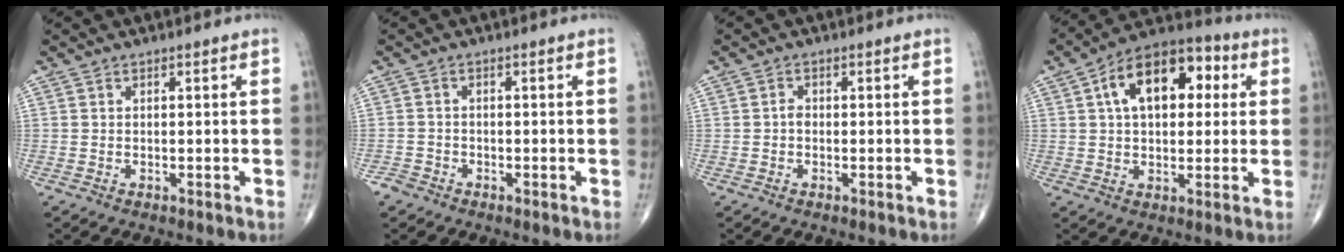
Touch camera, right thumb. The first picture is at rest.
{"total": 2.0, "force": [-1.5, 1.3, 0.2], "torque": [-0.001, 0.006, -0.030]}
{"total": 1.2, "force": [-0.2, 0.9, 0.7], "torque": [-0.006, 0.003, -0.007]}
{"total": 15.9, "force": [4.1, 9.3, 12.2], "torque": [-0.163, 0.025, 0.057]}